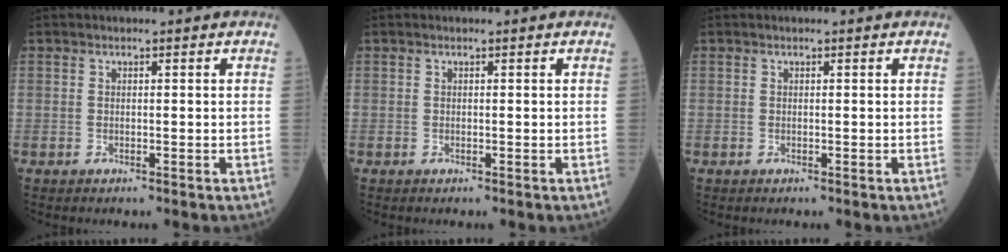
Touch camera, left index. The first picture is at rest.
{"total": 0.8, "force": [-0.8, -0.1, -0.2], "torque": [0.002, -0.007, -0.012]}
{"total": 0.0}